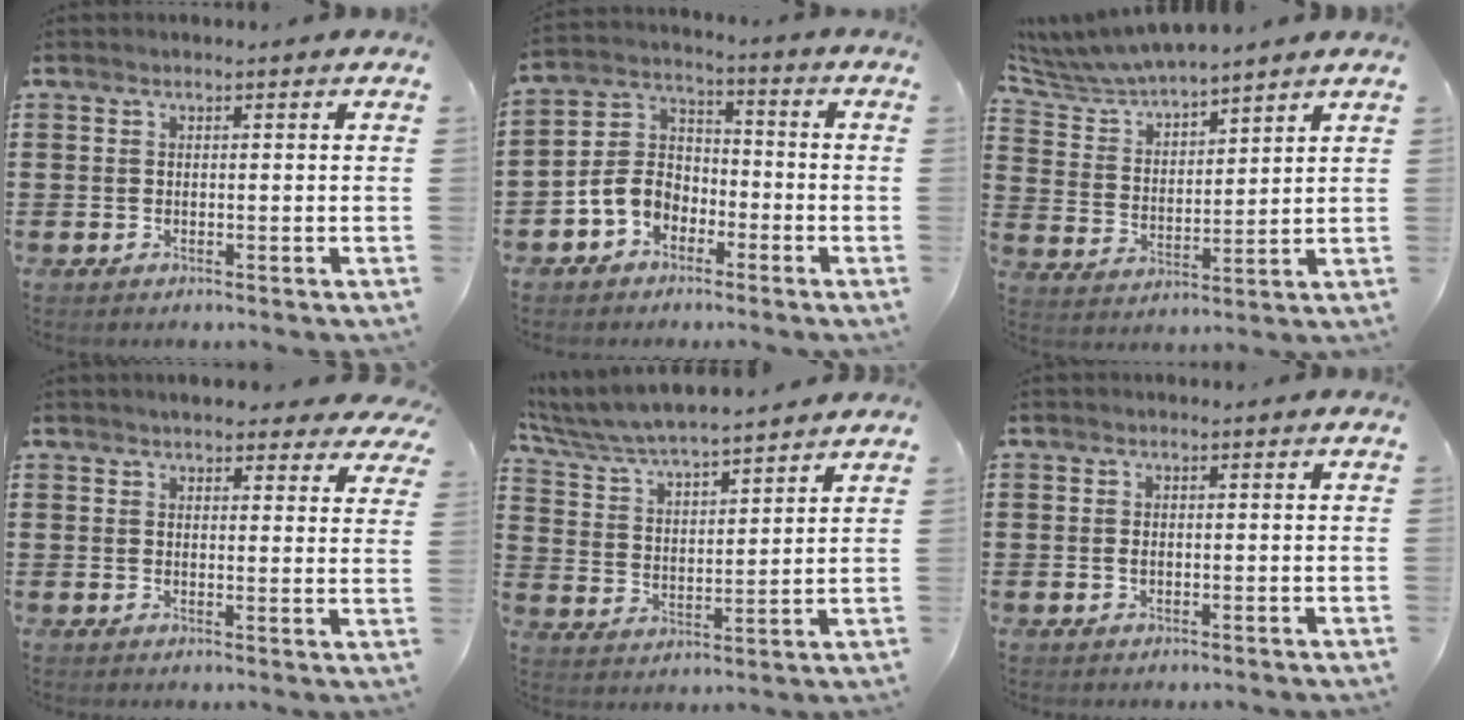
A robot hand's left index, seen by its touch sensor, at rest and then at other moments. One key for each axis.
{"total": 6.2, "fx": -3.2, "fy": 4.8, "fz": 2.3, "tx": -0.078, "ty": 0.006, "tz": -0.070}
{"total": 5.6, "fx": 5.5, "fy": 0.4, "fz": 0.8, "tx": -0.047, "ty": -0.035, "tz": 0.093}
{"total": 4.0, "fx": 3.7, "fy": 0.7, "fz": 1.2, "tx": -0.027, "ty": -0.009, "tz": 0.067}
{"total": 5.9, "fx": 5.7, "fy": 0.3, "fz": 1.6, "tx": -0.058, "ty": -0.036, "tz": 0.095}
{"total": 0.8, "fx": -0.1, "fy": 0.5, "fz": 0.7, "tx": -0.016, "ty": 0.001, "tz": -0.002}